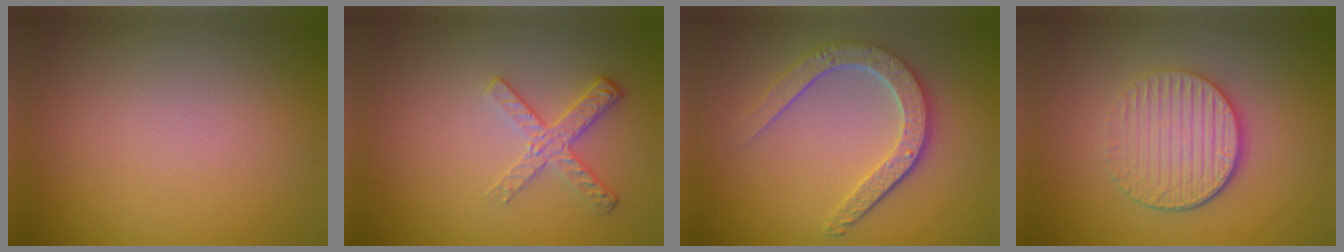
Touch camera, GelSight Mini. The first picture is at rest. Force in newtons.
{"total": 2.6, "press": 2.2, "slide": 1.4}
{"total": 4.9, "press": 3.7, "slide": 3.1}
{"total": 4.5, "press": 3.6, "slide": 2.8}